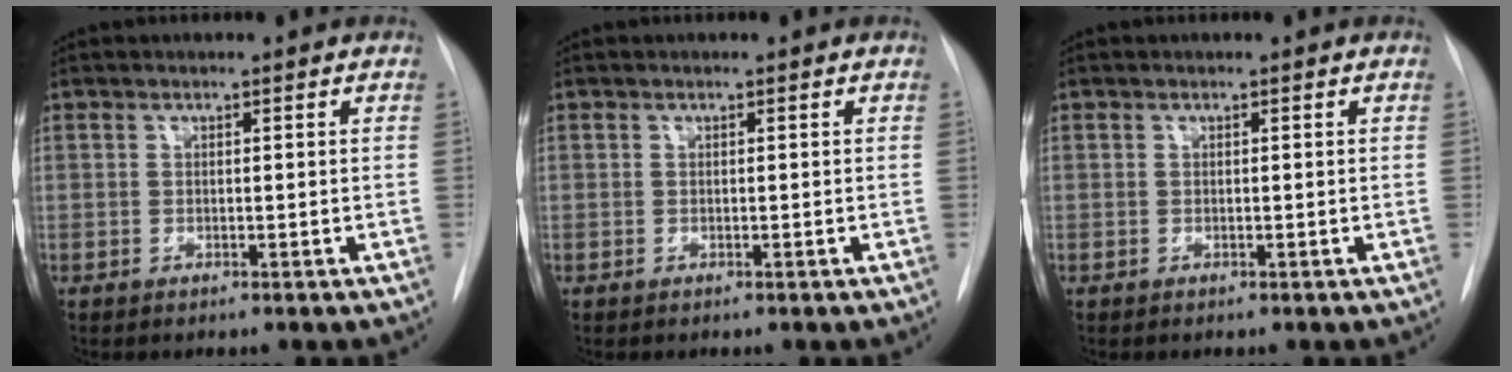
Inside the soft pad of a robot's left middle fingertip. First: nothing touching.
{"total": 0.0}
{"total": 0.0}